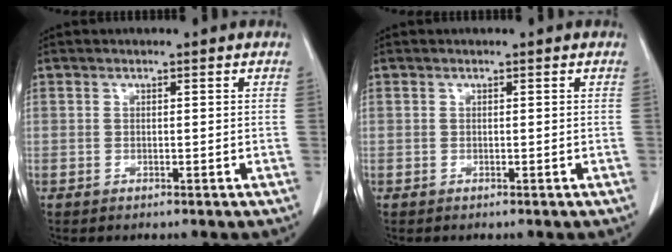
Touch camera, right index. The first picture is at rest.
{"total": 0.0}